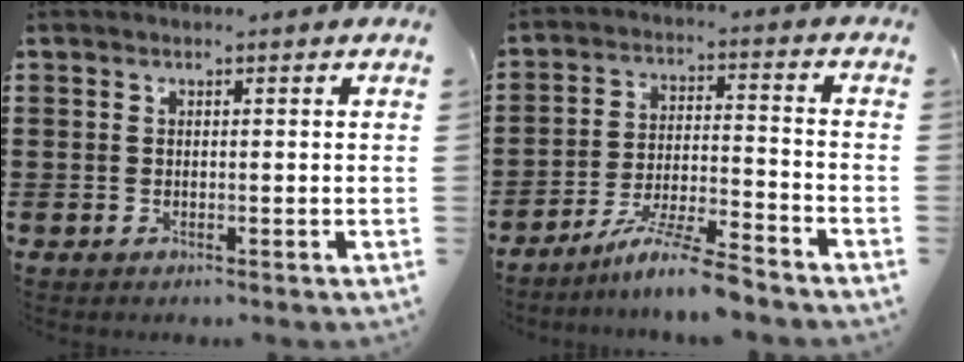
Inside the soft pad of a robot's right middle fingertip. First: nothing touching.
{"total": 7.8, "force": [-6.9, -0.3, 3.7], "torque": [-0.075, -0.007, -0.133]}